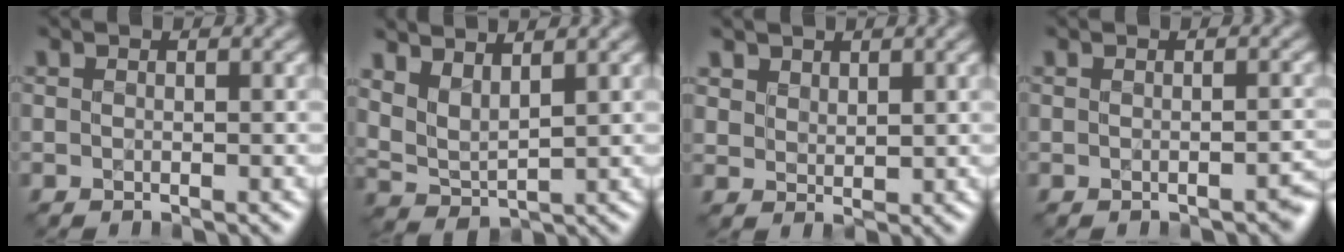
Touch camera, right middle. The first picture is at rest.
{"total": 3.1, "force": [2.5, 0.8, 1.7], "torque": [-0.046, -0.005, 0.055]}
{"total": 1.7, "force": [1.3, 1.1, 0.1], "torque": [-0.011, -0.006, 0.039]}
{"total": 1.5, "force": [-1.0, 0.8, 0.8], "torque": [-0.002, -0.002, -0.011]}